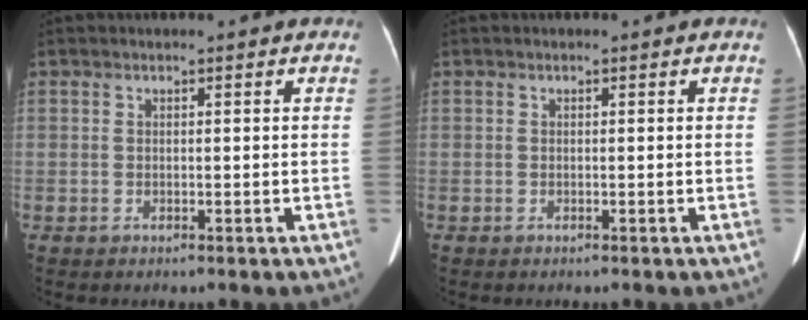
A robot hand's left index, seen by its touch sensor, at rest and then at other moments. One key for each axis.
{"total": 0.0}